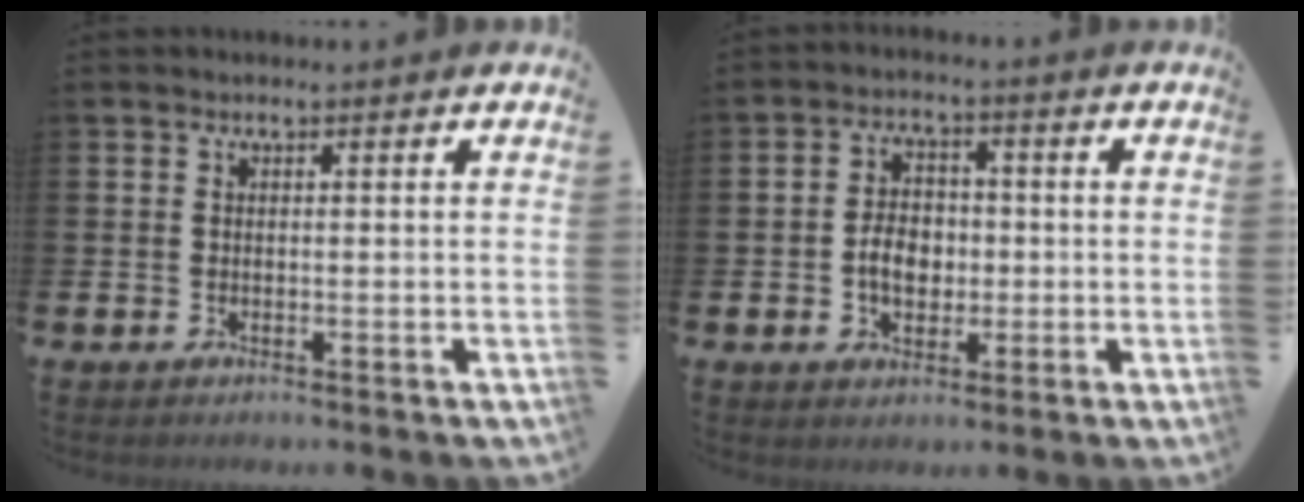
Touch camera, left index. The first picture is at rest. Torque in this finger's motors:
{"motor_torque": [0.70, 0.38, 0.16, 0.13]}